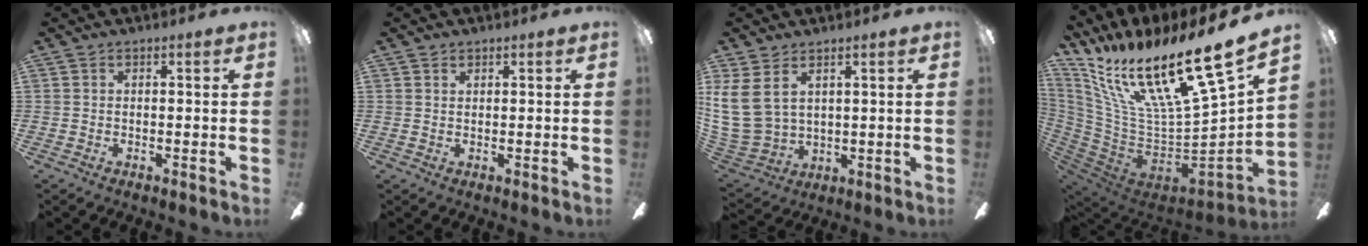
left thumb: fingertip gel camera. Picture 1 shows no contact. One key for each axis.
{"total": 0.8, "fx": 0.6, "fy": 0.4, "fz": 0.4, "tx": -0.009, "ty": 0.002, "tz": 0.011}
{"total": 11.6, "fx": 4.7, "fy": 8.0, "fz": 7.1, "tx": -0.182, "ty": -0.021, "tz": 0.092}
{"total": 24.3, "fx": 16.4, "fy": 5.3, "fz": 17.1, "tx": -0.296, "ty": -0.139, "tz": 0.279}